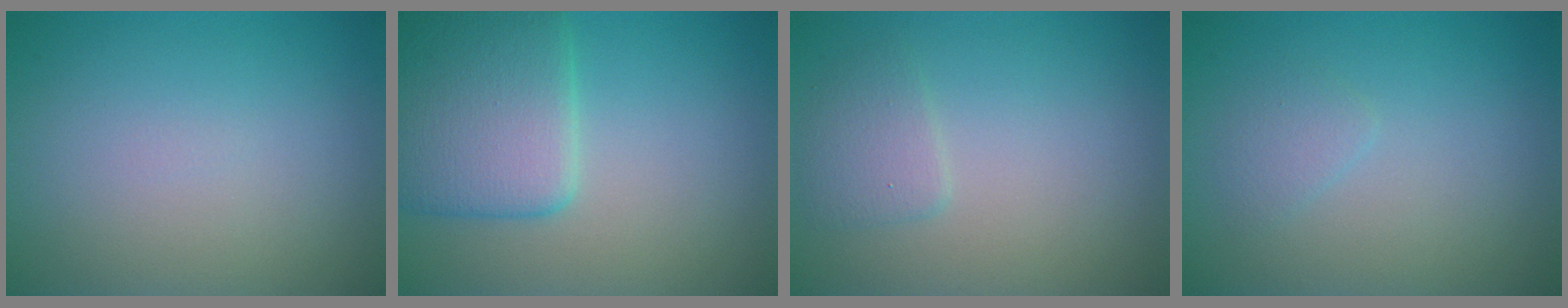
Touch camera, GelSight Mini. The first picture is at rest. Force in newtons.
{"total": 6.2, "press": 6.2, "slide": 0.2}
{"total": 1.7, "press": 1.7, "slide": 0.0}
{"total": 1.1, "press": 1.1, "slide": 0.1}